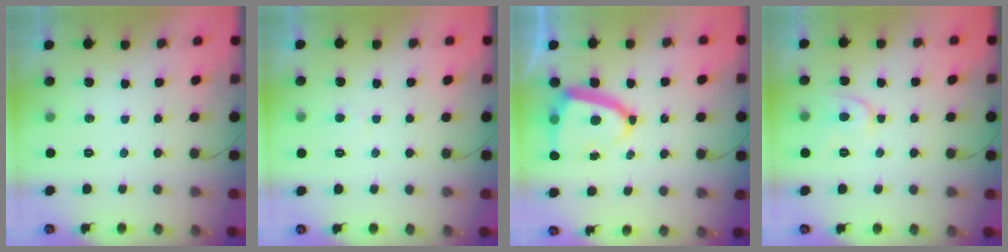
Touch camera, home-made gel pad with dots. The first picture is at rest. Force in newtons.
{"total": 1.7, "press": 1.7, "slide": 0.1}
{"total": 12.1, "press": 12.0, "slide": 1.5}
{"total": 7.3, "press": 7.2, "slide": 0.8}